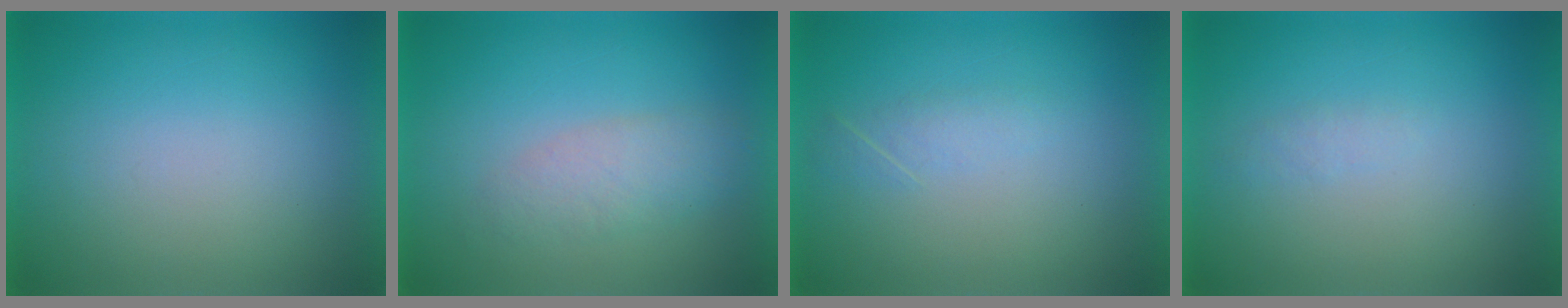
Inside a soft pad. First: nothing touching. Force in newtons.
{"total": 2.9}
{"total": 1.8}
{"total": 1.2}